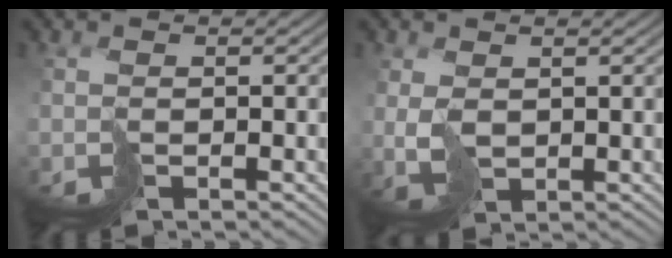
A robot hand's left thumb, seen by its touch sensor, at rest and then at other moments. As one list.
[{"total": 2.0, "force": [0.9, 1.5, 1.0], "torque": [-0.041, -0.005, 0.028]}]